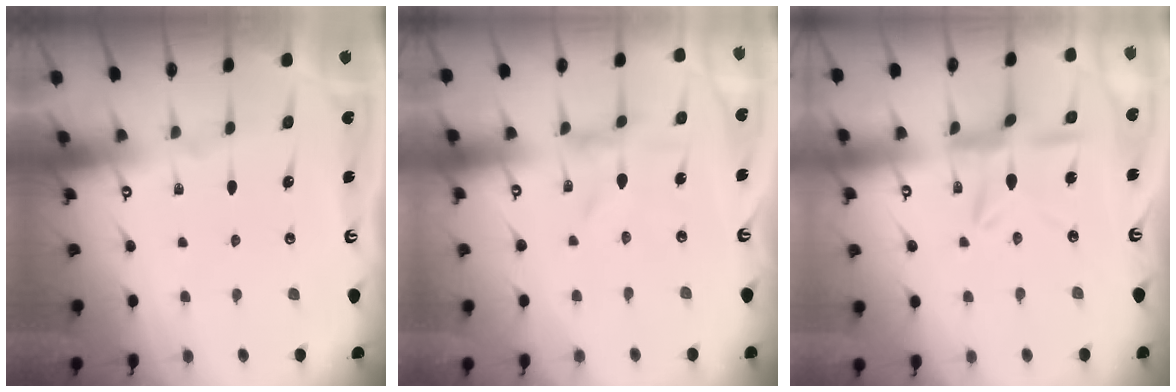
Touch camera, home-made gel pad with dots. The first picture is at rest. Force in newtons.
{"total": 0.0}
{"total": 9.0, "press": 8.9, "slide": 0.7}